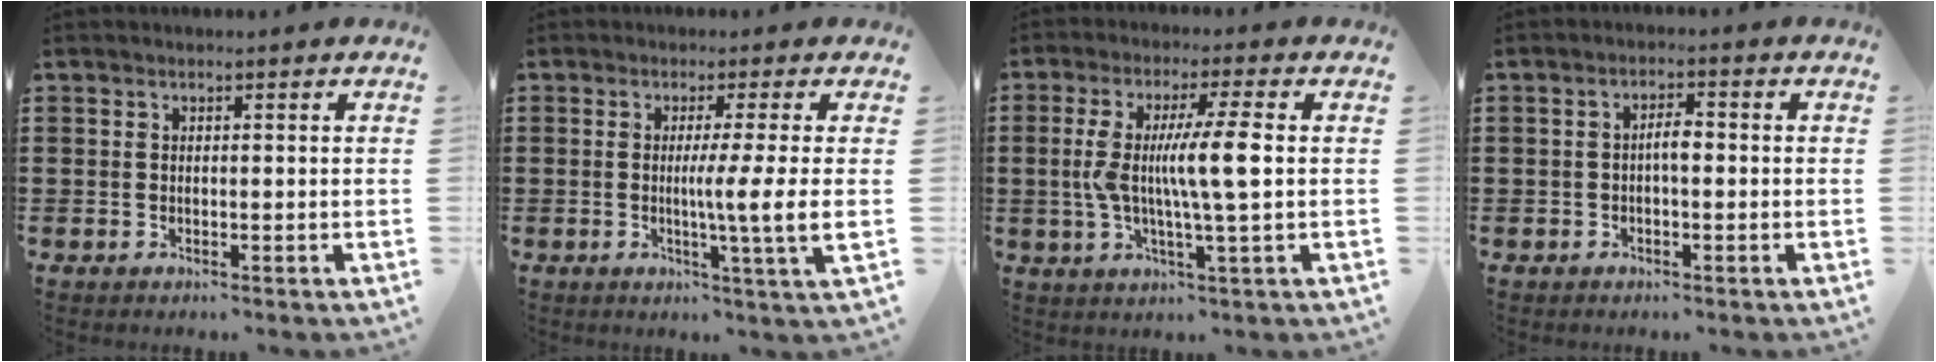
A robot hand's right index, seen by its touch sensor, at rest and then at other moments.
{"total": 6.7, "force": [-0.1, -1.2, 6.6], "torque": [-0.108, -0.018, -0.010]}
{"total": 9.3, "force": [0.3, 0.6, 9.3], "torque": [-0.174, -0.004, -0.003]}
{"total": 2.4, "force": [-0.3, 0.7, 2.3], "torque": [-0.042, 0.005, -0.008]}